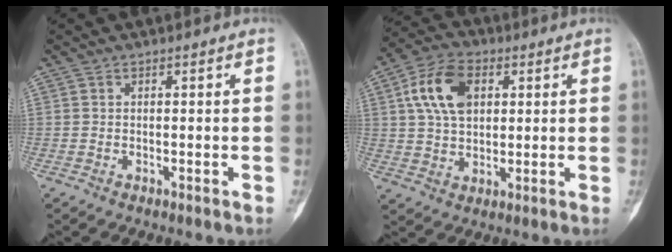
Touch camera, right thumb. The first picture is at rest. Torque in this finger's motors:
{"motor_torque": [0.59, 0.98, 1.15, 0.56, 0.10]}